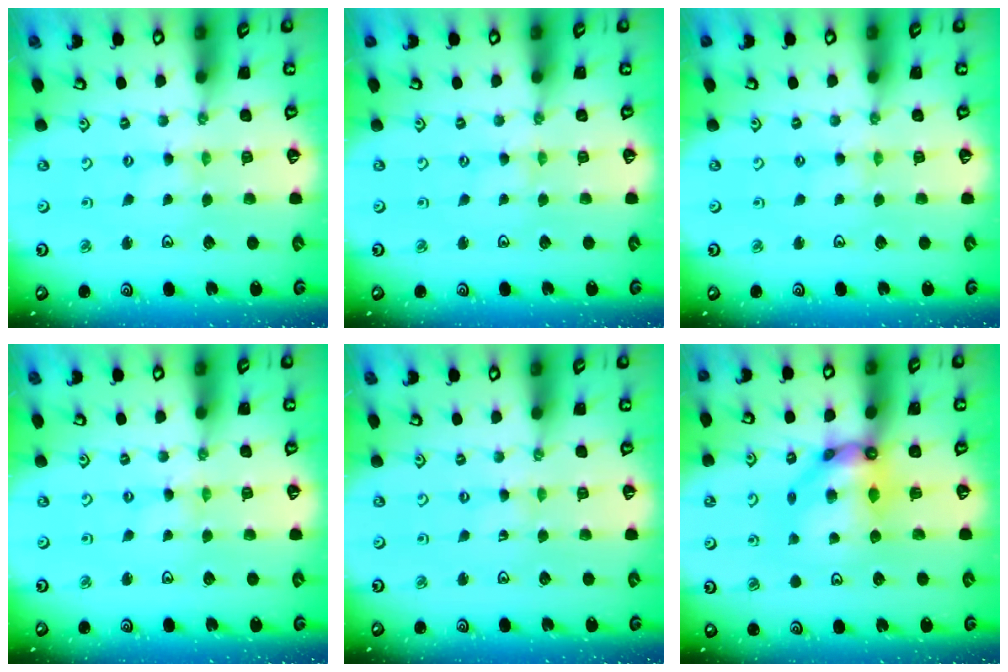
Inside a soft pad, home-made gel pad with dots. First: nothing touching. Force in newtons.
{"total": 0.0}
{"total": 1.6, "press": 1.5, "slide": 0.4}
{"total": 0.0}
{"total": 0.0}
{"total": 11.6, "press": 11.5, "slide": 1.6}